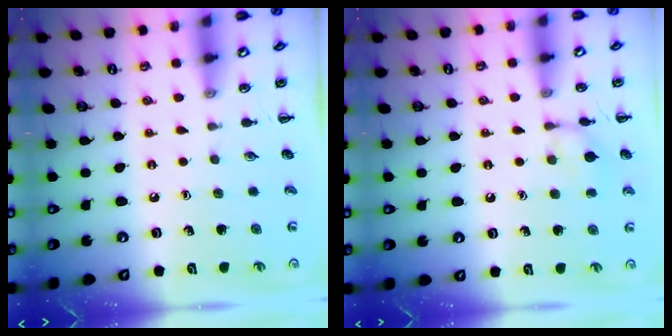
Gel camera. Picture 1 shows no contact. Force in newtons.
{"total": 7.8, "press": 7.6, "slide": 1.5}